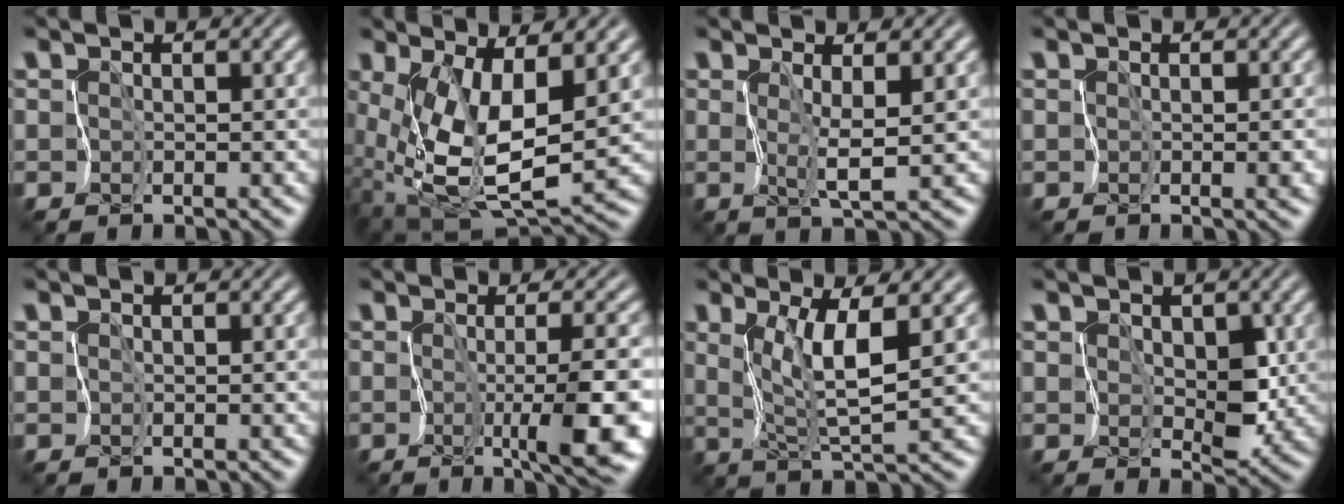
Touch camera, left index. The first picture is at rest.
{"total": 9.6, "force": [0.8, 4.3, 8.5], "torque": [-0.184, -0.027, 0.026]}
{"total": 2.1, "force": [0.6, -0.1, 2.0], "torque": [-0.043, -0.006, 0.016]}
{"total": 1.4, "force": [-0.4, 0.7, 1.2], "torque": [-0.013, -0.008, 0.001]}
{"total": 0.0}
{"total": 6.1, "force": [-1.8, 0.5, 5.8], "torque": [-0.094, -0.011, -0.027]}
{"total": 3.9, "force": [1.3, 0.4, 3.6], "torque": [-0.077, -0.010, 0.032]}
{"total": 3.5, "force": [0.8, 2.4, 2.4], "torque": [-0.040, -0.009, 0.011]}